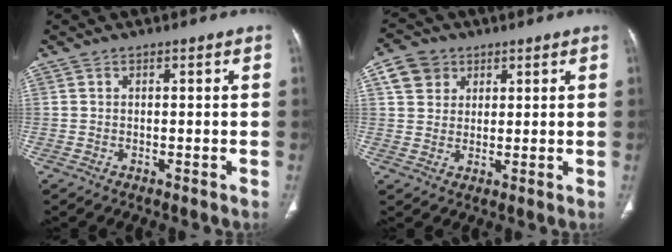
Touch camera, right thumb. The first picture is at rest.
{"total": 6.1, "force": [2.7, 5.1, 1.9], "torque": [-0.016, -0.003, 0.049]}